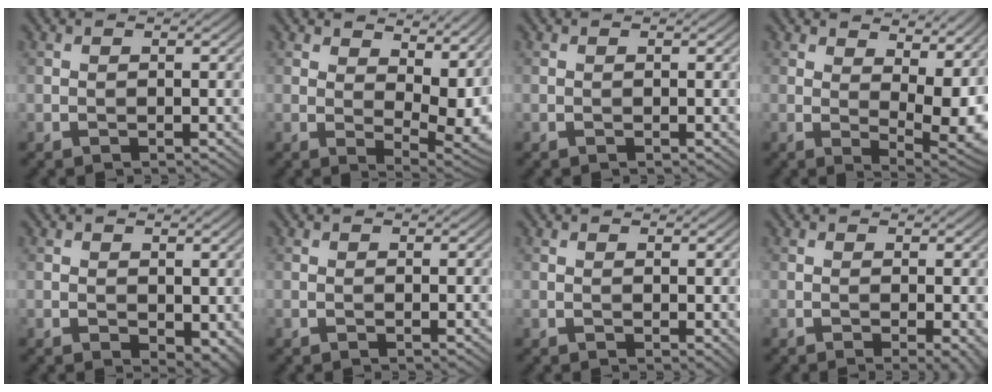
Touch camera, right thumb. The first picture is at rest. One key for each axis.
{"total": 10.8, "fx": 5.4, "fy": 5.1, "fz": 7.8, "tx": -0.111, "ty": -0.005, "tz": 0.090}
{"total": 0.0}
{"total": 11.1, "fx": 4.7, "fy": 5.0, "fz": 8.7, "tx": -0.121, "ty": -0.003, "tz": 0.078}
{"total": 3.1, "fx": 0.4, "fy": 1.9, "fz": 2.4, "tx": -0.038, "ty": -0.010, "tz": 0.012}
{"total": 0.0}
{"total": 1.0, "fx": 0.6, "fy": 0.3, "fz": 0.8, "tx": -0.013, "ty": -0.004, "tz": 0.013}
{"total": 2.7, "fx": -0.2, "fy": 0.4, "fz": 2.7, "tx": -0.038, "ty": -0.003, "tz": -0.005}